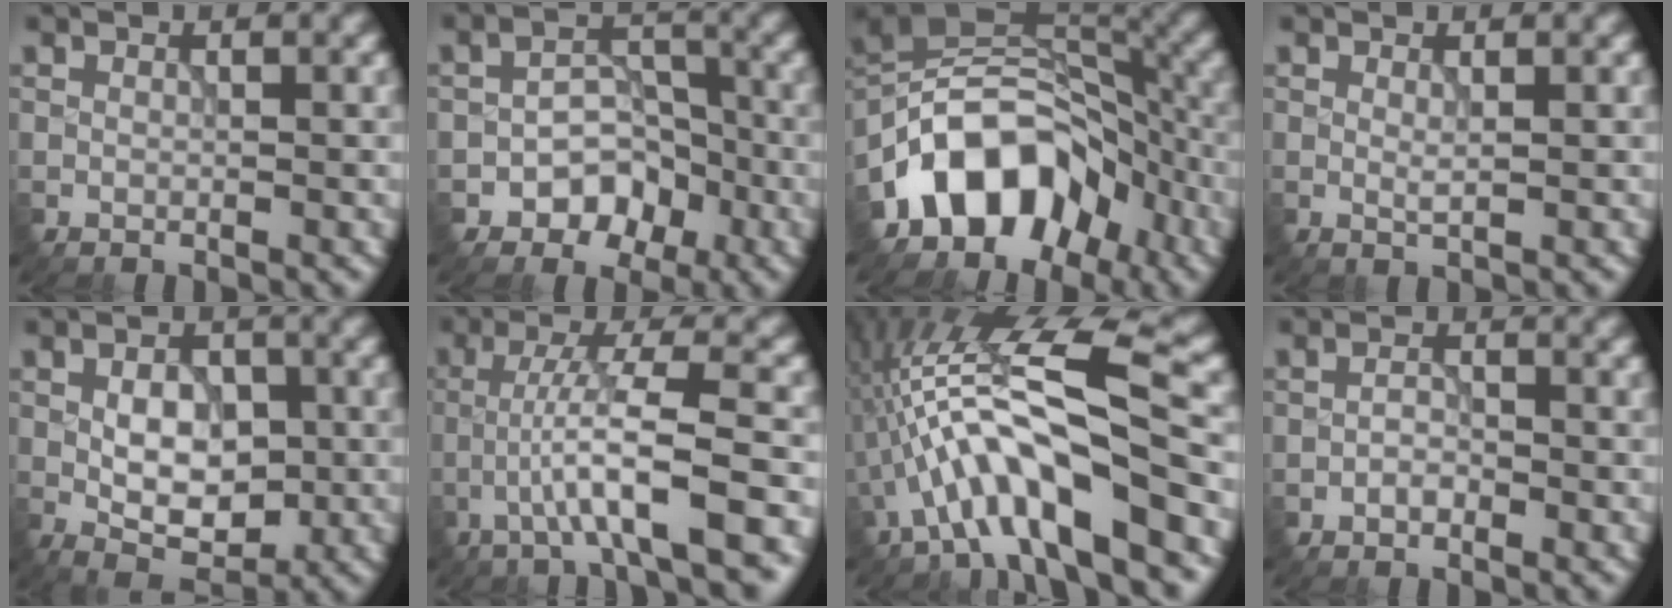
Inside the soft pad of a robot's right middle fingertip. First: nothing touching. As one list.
[{"total": 4.5, "force": [-2.4, 3.1, 2.2], "torque": [-0.023, 0.001, -0.043]}, {"total": 11.2, "force": [-6.0, 7.2, 6.2], "torque": [-0.084, 0.024, -0.120]}, {"total": 0.8, "force": [0.2, 0.1, 0.7], "torque": [-0.014, -0.003, 0.004]}, {"total": 5.6, "force": [-0.6, 3.4, 4.4], "torque": [-0.066, -0.002, -0.011]}, {"total": 8.0, "force": [-3.4, 1.0, 7.2], "torque": [-0.121, 0.016, -0.061]}, {"total": 11.3, "force": [-4.0, 2.8, 10.2], "torque": [-0.180, 0.023, -0.070]}, {"total": 1.4, "force": [-0.8, 0.7, 1.0], "torque": [-0.017, 0.002, -0.018]}]